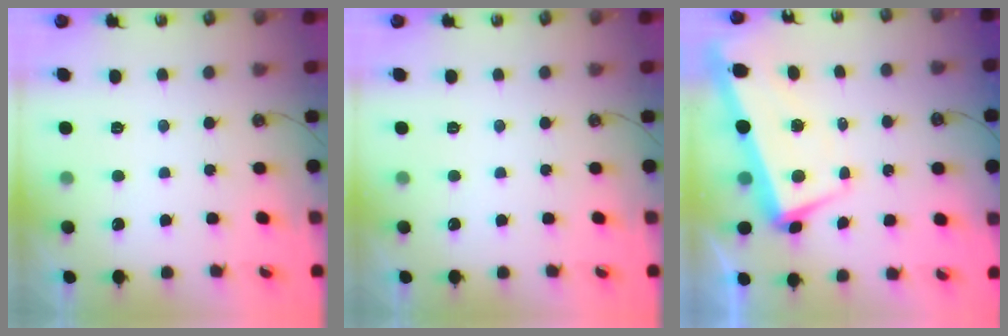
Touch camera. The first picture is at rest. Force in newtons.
{"total": 0.0}
{"total": 2.2, "press": 0.3, "slide": 2.1}